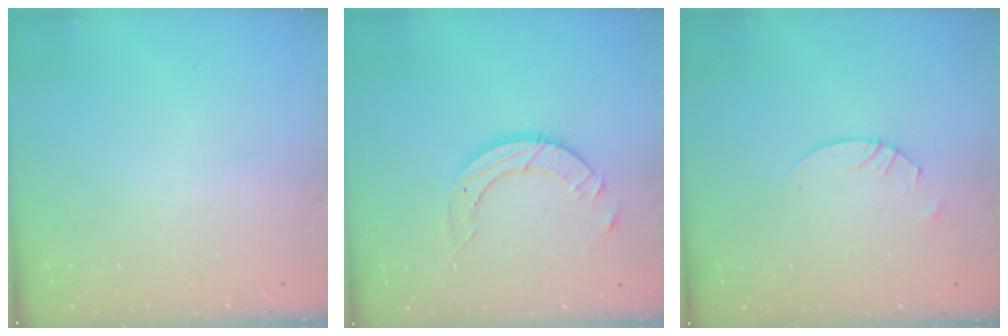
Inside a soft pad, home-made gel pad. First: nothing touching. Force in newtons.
{"total": 9.0, "press": 9.0, "slide": 0.8}
{"total": 2.4, "press": 2.4, "slide": 0.1}